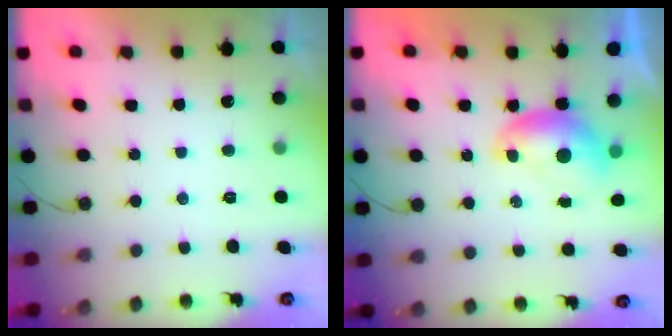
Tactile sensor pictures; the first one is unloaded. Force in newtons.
{"total": 7.3, "press": 7.3, "slide": 0.1}